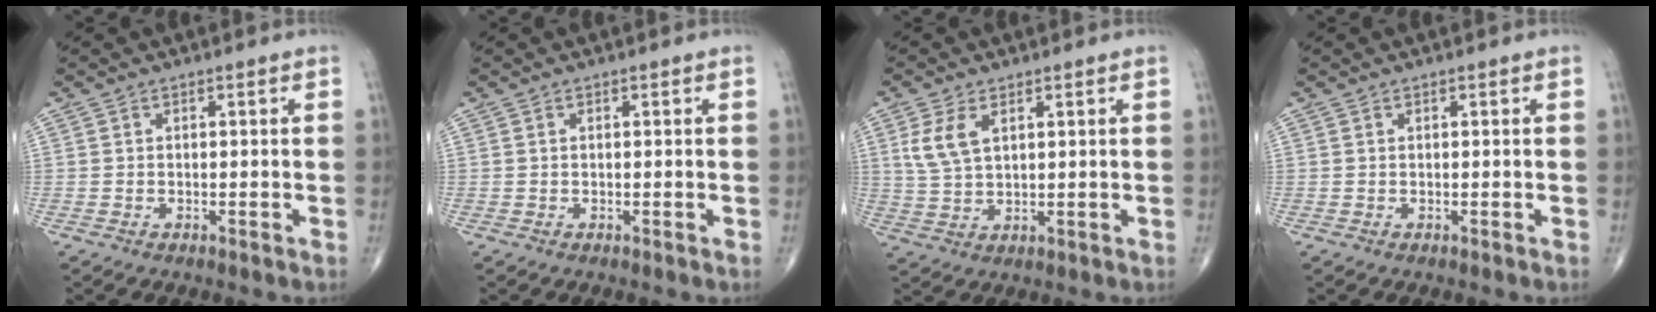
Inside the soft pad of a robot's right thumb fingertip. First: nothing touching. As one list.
[{"total": 0.0}, {"total": 6.0, "force": [2.3, 3.2, 4.5], "torque": [-0.097, -0.003, 0.053]}, {"total": 0.0}]